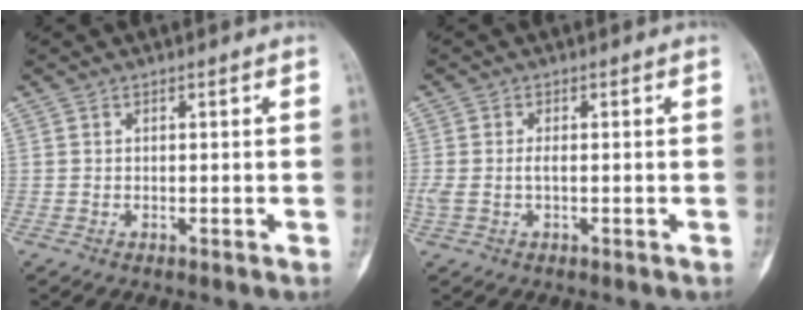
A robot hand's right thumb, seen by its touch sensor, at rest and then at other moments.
{"total": 3.0, "force": [-0.3, 1.3, 2.7], "torque": [-0.078, 0.005, -0.004]}